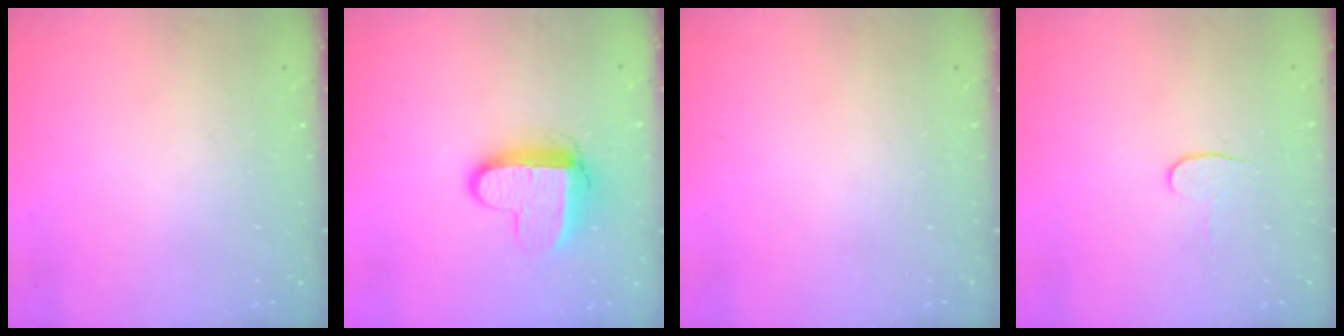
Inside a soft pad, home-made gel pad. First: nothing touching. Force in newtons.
{"total": 11.1, "press": 11.1, "slide": 0.8}
{"total": 0.0}
{"total": 5.3, "press": 5.3, "slide": 0.5}